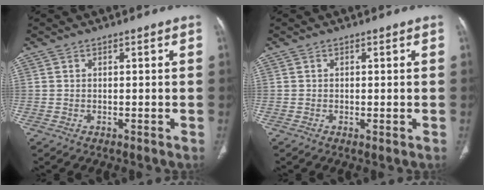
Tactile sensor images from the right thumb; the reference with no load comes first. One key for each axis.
{"total": 0.6, "fx": -0.1, "fy": 0.2, "fz": 0.6, "tx": -0.015, "ty": -0.004, "tz": -0.003}